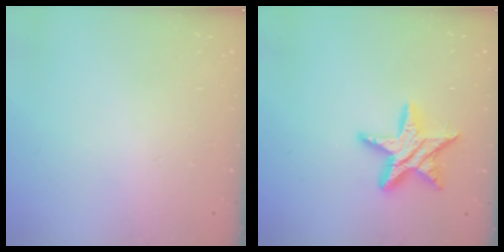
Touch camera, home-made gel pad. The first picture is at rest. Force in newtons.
{"total": 13.2, "press": 13.2, "slide": 0.6}